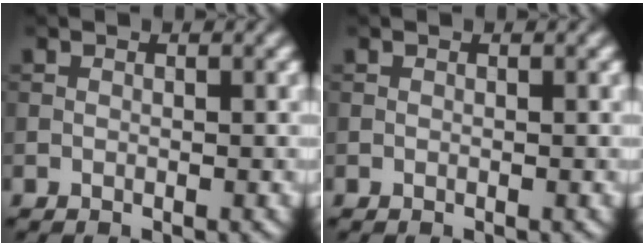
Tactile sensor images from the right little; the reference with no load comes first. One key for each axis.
{"total": 0.0}